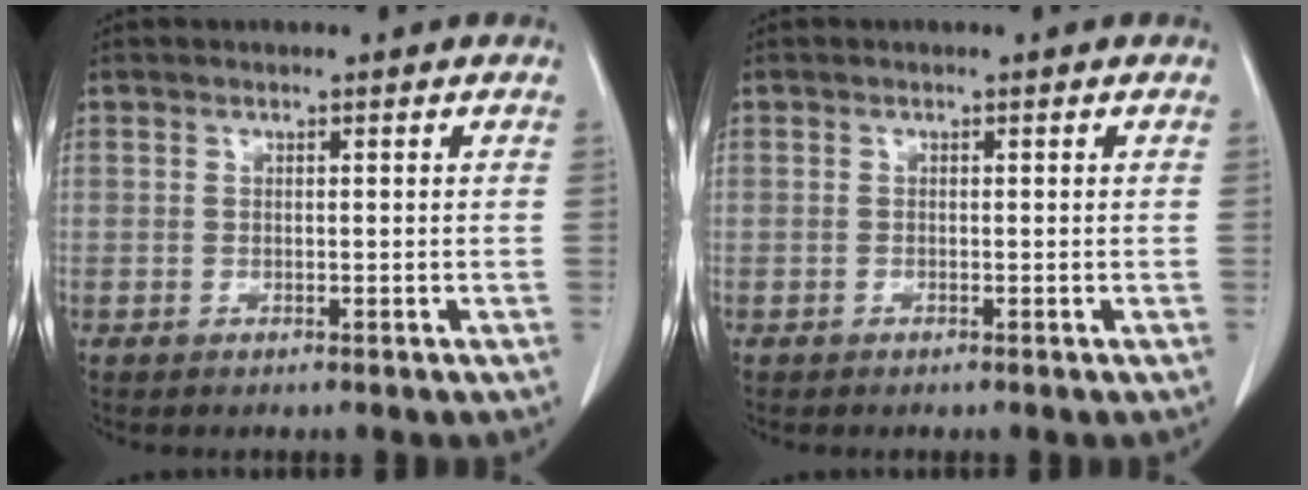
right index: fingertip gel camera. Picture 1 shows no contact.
{"total": 0.0}